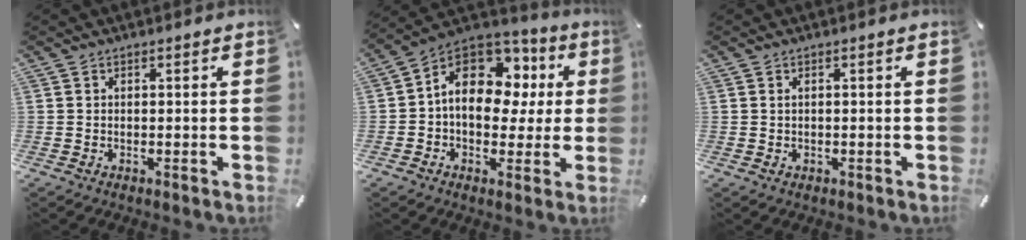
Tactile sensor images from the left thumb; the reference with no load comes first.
{"total": 15.2, "force": [4.0, 10.7, 10.1], "torque": [-0.179, -0.019, 0.071]}
{"total": 1.1, "force": [0.0, 0.7, 0.8], "torque": [-0.017, 0.004, -0.002]}